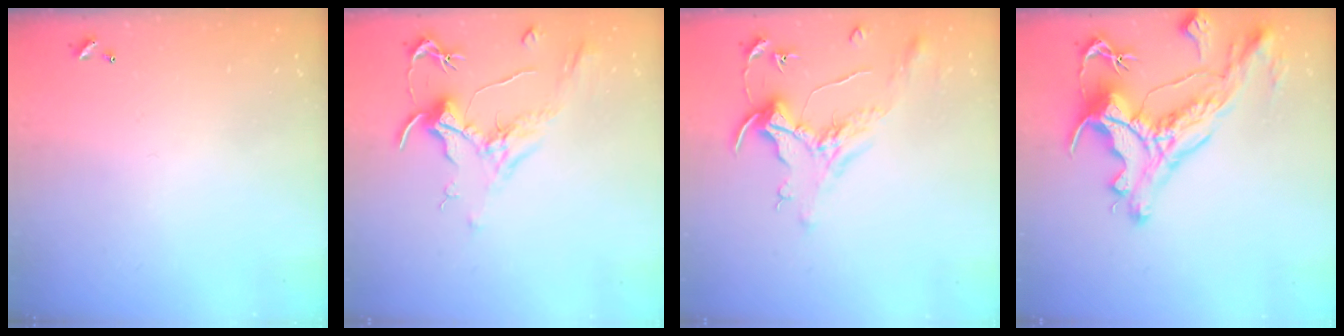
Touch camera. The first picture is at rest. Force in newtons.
{"total": 2.1, "press": 2.0, "slide": 0.8}
{"total": 1.6, "press": 1.4, "slide": 0.7}
{"total": 7.1, "press": 6.9, "slide": 1.8}